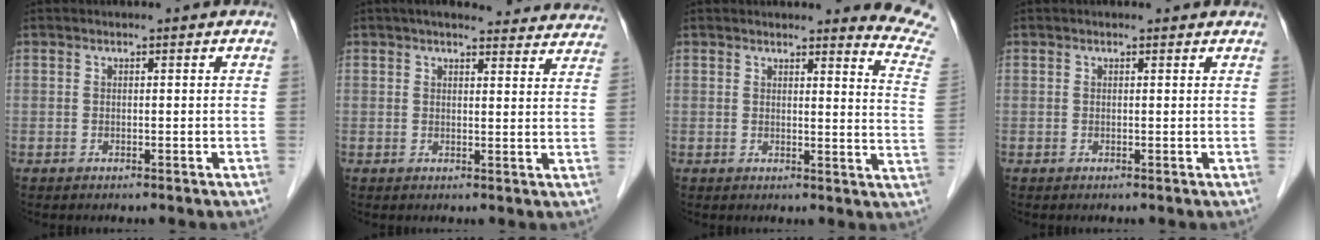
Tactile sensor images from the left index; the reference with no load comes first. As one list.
[{"total": 19.1, "force": [17.8, 3.6, 6.0], "torque": [-0.059, 0.005, 0.200]}, {"total": 9.0, "force": [8.9, -0.9, 0.9], "torque": [-0.004, -0.101, 0.070]}, {"total": 1.3, "force": [1.2, 0.3, 0.5], "torque": [-0.013, 0.008, 0.009]}]